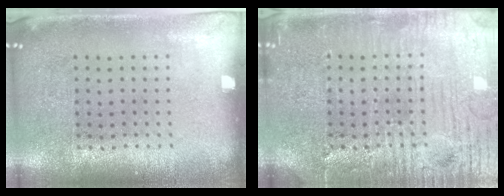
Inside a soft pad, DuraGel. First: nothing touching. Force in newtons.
{"total": 5.3, "press": 5.3, "slide": 0.7}